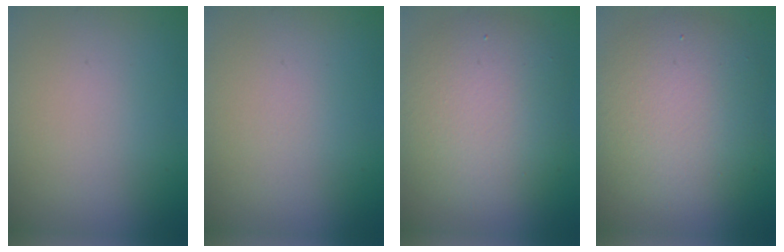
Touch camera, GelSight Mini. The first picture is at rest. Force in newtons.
{"total": 0.0}
{"total": 7.3, "press": 7.3, "slide": 0.7}
{"total": 7.3, "press": 7.3, "slide": 0.7}